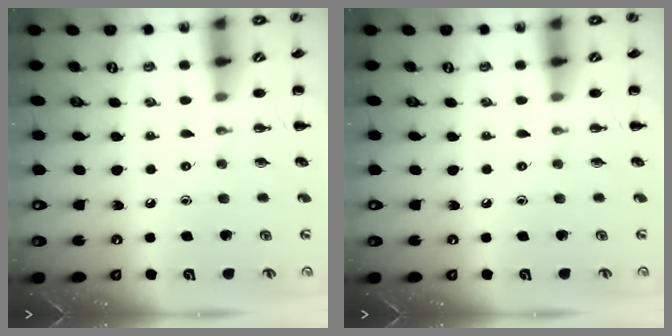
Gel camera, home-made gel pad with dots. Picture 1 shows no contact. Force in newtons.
{"total": 0.0}